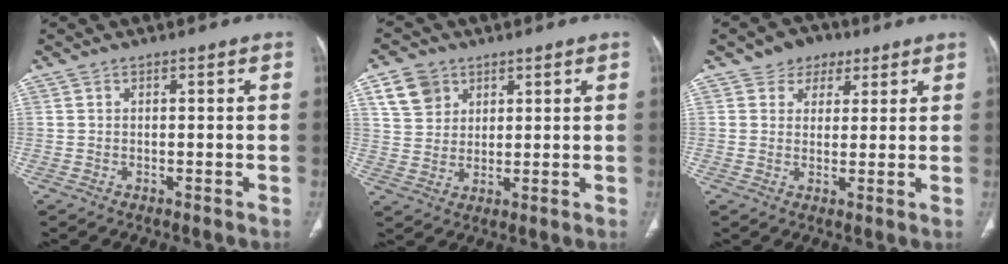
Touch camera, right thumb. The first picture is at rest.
{"total": 7.1, "force": [3.6, 5.6, 2.5], "torque": [-0.026, -0.010, 0.073]}
{"total": 5.6, "force": [3.1, 4.4, 1.4], "torque": [0.011, -0.007, 0.045]}